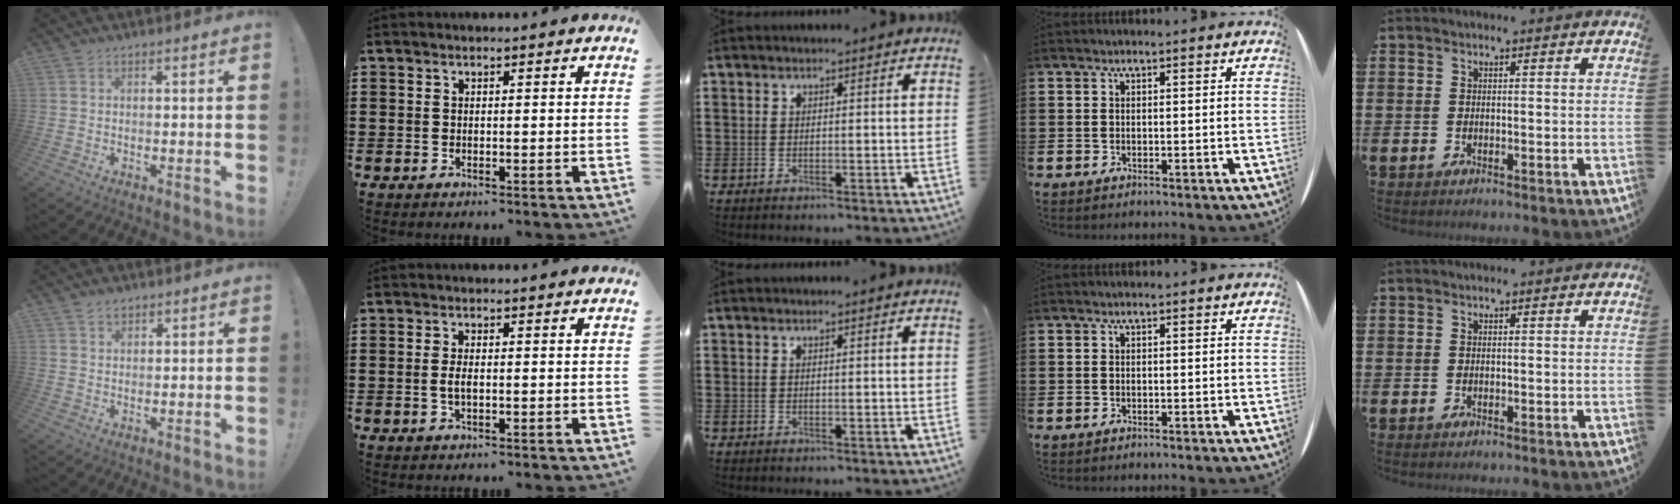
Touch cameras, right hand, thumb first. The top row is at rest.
{"thumb": {"total": 2.2, "force": [1.6, 1.2, 0.7], "torque": [-0.002, -0.009, 0.028]}, "index": {"total": 2.1, "force": [-0.2, 0.7, 2.0], "torque": [-0.045, -0.003, -0.006]}}